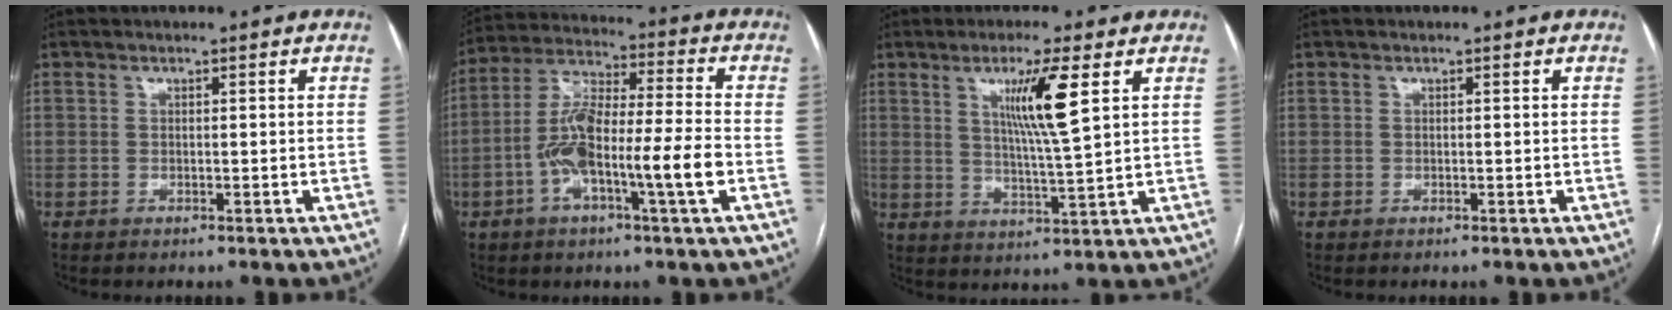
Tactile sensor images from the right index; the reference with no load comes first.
{"total": 13.3, "force": [-3.9, 1.2, 12.7], "torque": [-0.246, 0.010, -0.072]}
{"total": 8.4, "force": [3.3, -0.7, 7.7], "torque": [-0.137, -0.011, 0.060]}
{"total": 0.0}